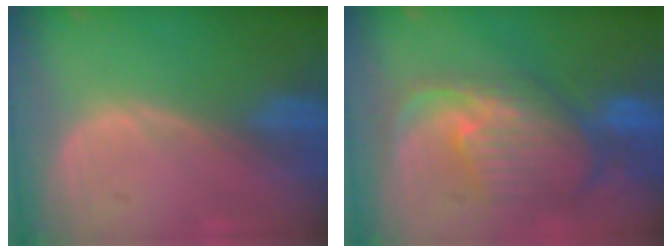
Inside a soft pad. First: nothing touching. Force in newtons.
{"total": 10.7, "press": 9.5, "slide": 5.0}